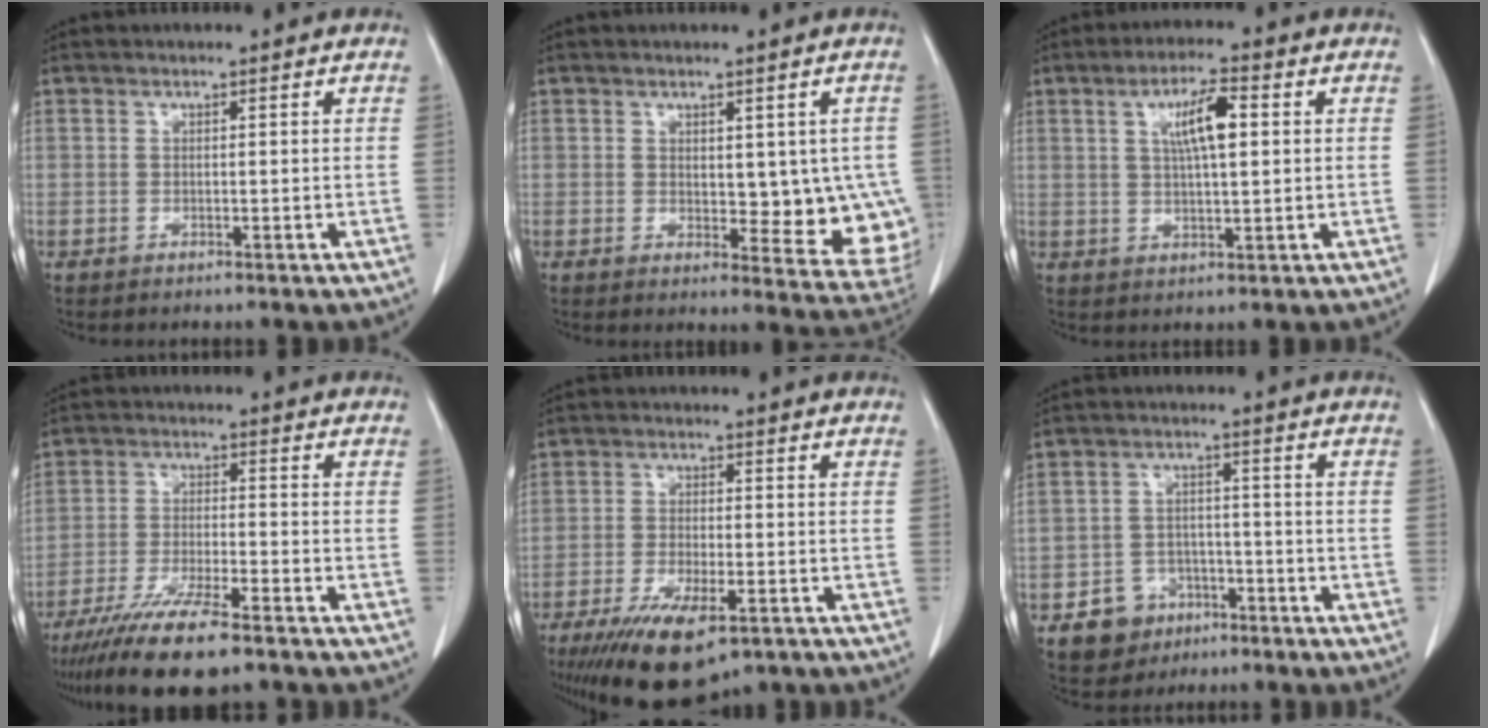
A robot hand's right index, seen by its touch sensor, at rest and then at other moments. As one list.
[{"total": 11.0, "force": [-0.1, 5.1, 9.8], "torque": [-0.102, -0.015, 0.008]}, {"total": 6.6, "force": [1.8, 1.2, 6.2], "torque": [-0.111, 0.008, 0.032]}, {"total": 12.3, "force": [-9.4, 1.3, 7.9], "torque": [-0.139, -0.030, -0.158]}, {"total": 11.9, "force": [-7.4, 3.9, 8.4], "torque": [-0.147, -0.020, -0.117]}, {"total": 6.2, "force": [-3.3, 5.0, 1.3], "torque": [-0.021, 0.011, -0.045]}]